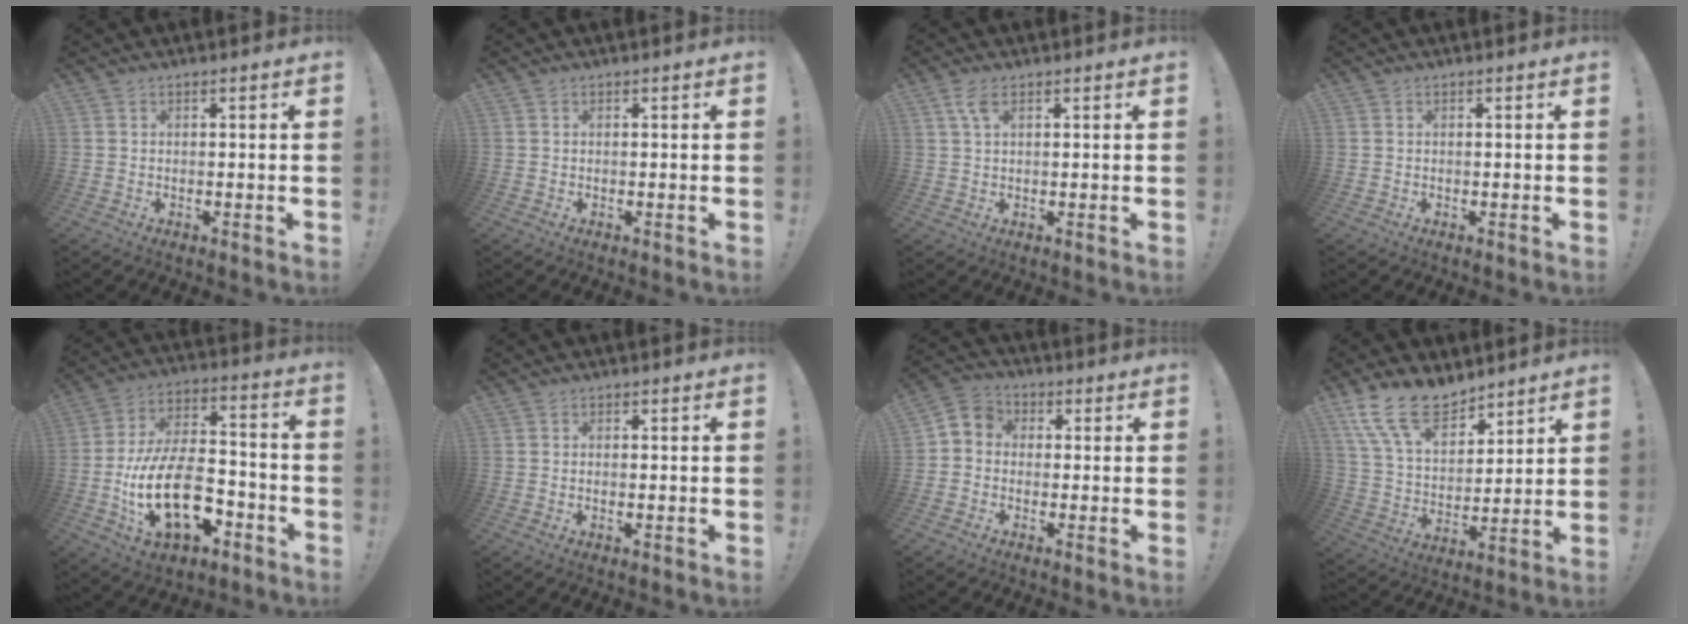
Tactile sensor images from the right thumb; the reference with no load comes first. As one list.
[{"total": 0.0}, {"total": 3.6, "force": [1.6, 1.3, 3.0], "torque": [-0.061, 0.000, 0.028]}, {"total": 0.0}, {"total": 23.0, "force": [-7.7, 13.2, 17.3], "torque": [-0.312, 0.041, -0.120]}, {"total": 0.6, "force": [-0.2, 0.3, 0.5], "torque": [-0.005, -0.002, -0.004]}, {"total": 5.0, "force": [-1.3, 4.3, 2.1], "torque": [-0.047, 0.022, -0.022]}, {"total": 16.3, "force": [11.8, 8.3, 7.7], "torque": [-0.151, -0.072, 0.223]}]